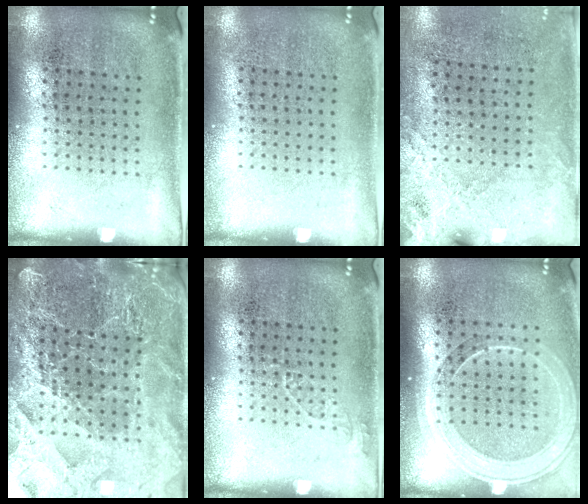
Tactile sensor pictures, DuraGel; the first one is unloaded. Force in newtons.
{"total": 0.0}
{"total": 2.5, "press": 2.1, "slide": 1.3}
{"total": 4.6, "press": 4.3, "slide": 1.6}
{"total": 0.8, "press": 0.8, "slide": 0.1}
{"total": 1.7, "press": 1.5, "slide": 0.7}